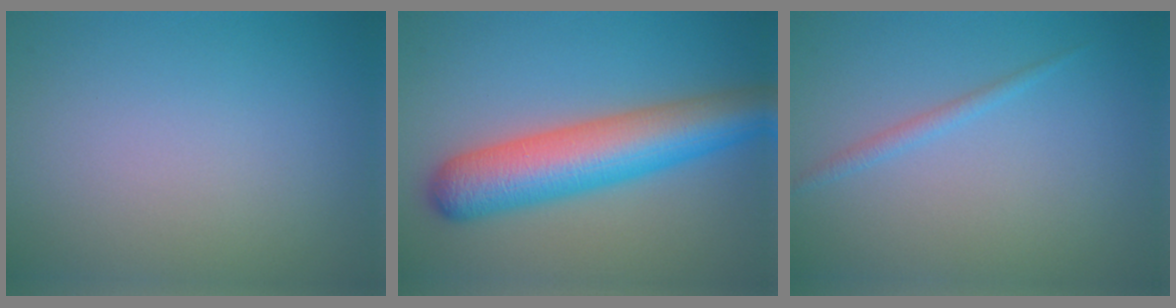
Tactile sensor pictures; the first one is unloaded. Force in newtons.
{"total": 8.9, "press": 8.9, "slide": 0.2}
{"total": 1.2, "press": 1.2, "slide": 0.1}